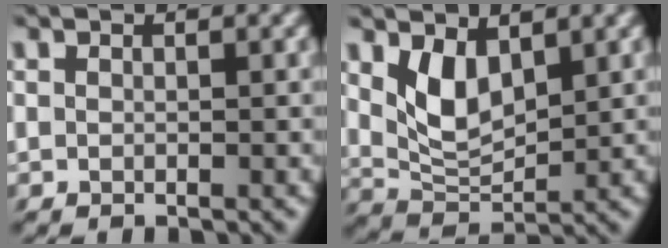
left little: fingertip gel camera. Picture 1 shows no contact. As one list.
[{"total": 4.2, "force": [1.5, 1.7, 3.5], "torque": [-0.066, -0.006, 0.028]}]